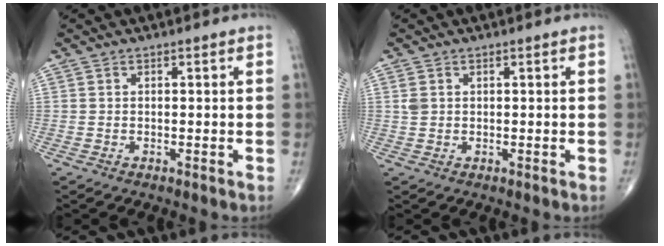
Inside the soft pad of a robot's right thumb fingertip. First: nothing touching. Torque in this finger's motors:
{"motor_torque": [-0.15, 0.05, 0.22, 0.15, 0.00]}